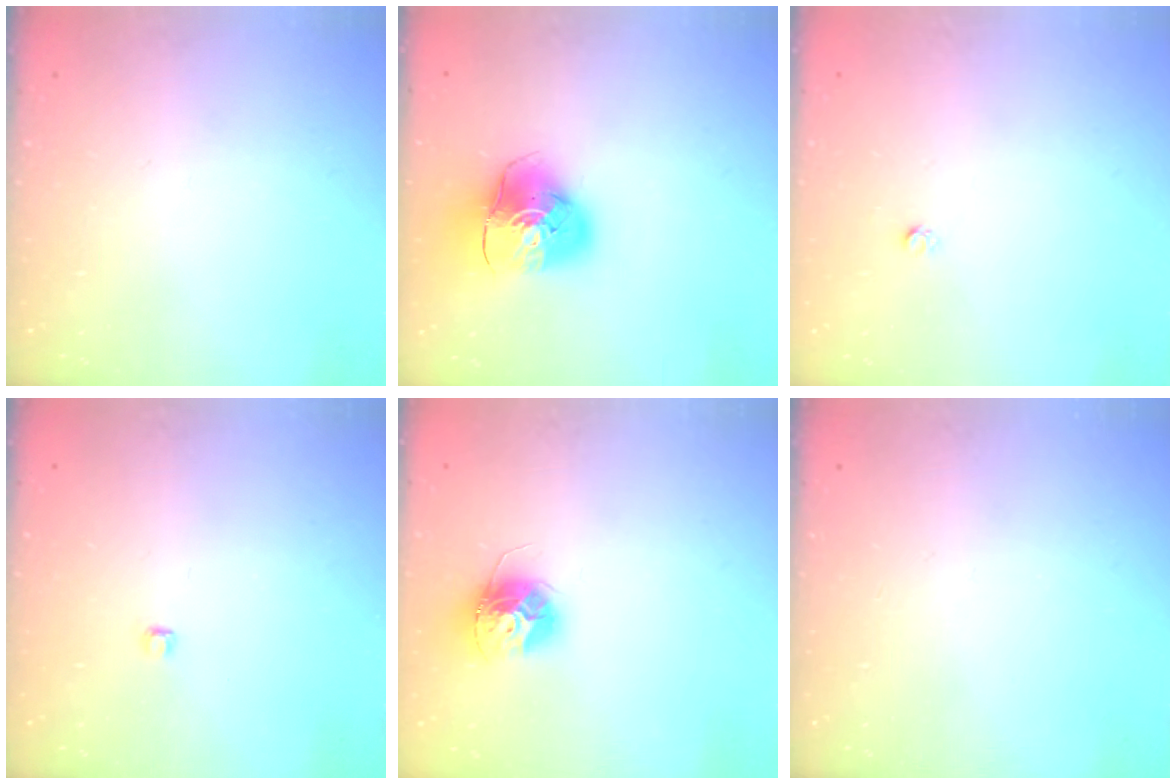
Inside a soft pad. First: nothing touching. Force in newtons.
{"total": 10.6, "press": 10.5, "slide": 1.2}
{"total": 1.6, "press": 1.5, "slide": 0.1}
{"total": 2.8, "press": 2.7, "slide": 0.3}
{"total": 11.1, "press": 11.1, "slide": 0.5}
{"total": 0.0}